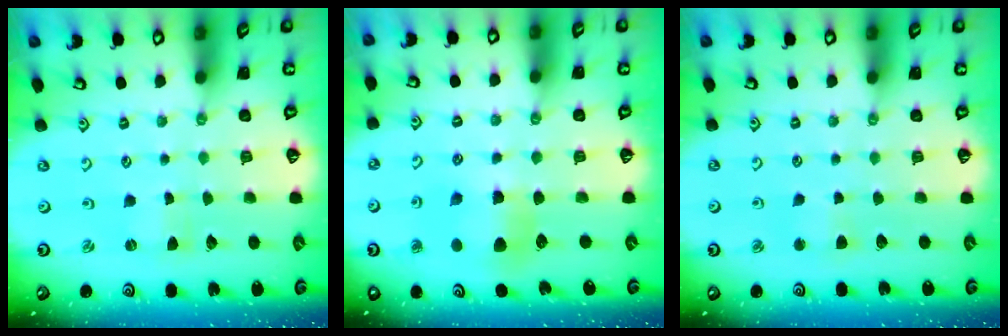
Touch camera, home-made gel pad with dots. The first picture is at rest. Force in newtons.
{"total": 6.7, "press": 6.7, "slide": 0.8}
{"total": 2.9, "press": 2.9, "slide": 0.3}